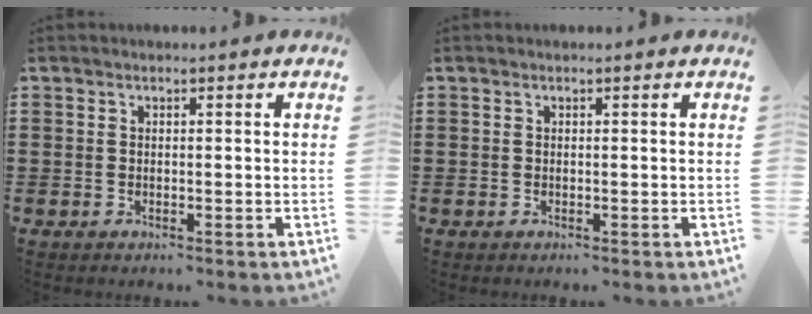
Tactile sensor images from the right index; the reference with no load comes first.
{"total": 0.0}